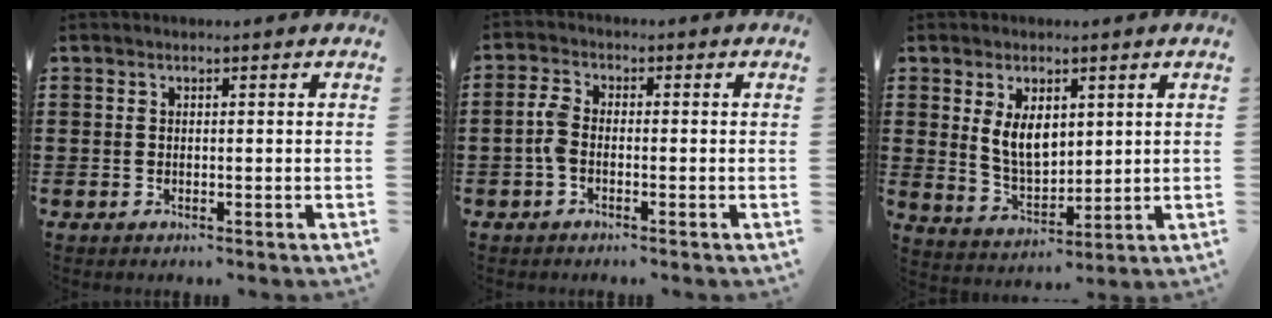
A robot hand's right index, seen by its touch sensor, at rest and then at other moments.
{"total": 3.1, "force": [-1.0, 1.6, 2.5], "torque": [-0.068, -0.003, -0.025]}
{"total": 6.2, "force": [2.1, 3.7, 4.5], "torque": [-0.091, 0.006, 0.038]}